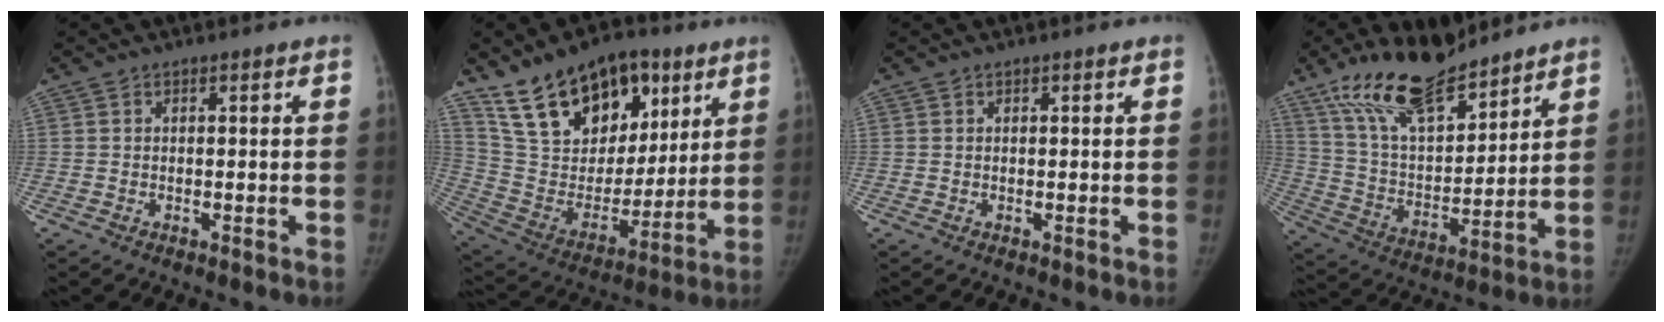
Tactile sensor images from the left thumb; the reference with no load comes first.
{"total": 23.6, "force": [14.1, 13.8, 13.0], "torque": [-0.180, -0.041, 0.256]}
{"total": 0.0}
{"total": 19.3, "force": [14.4, 7.2, 10.7], "torque": [-0.156, -0.068, 0.269]}